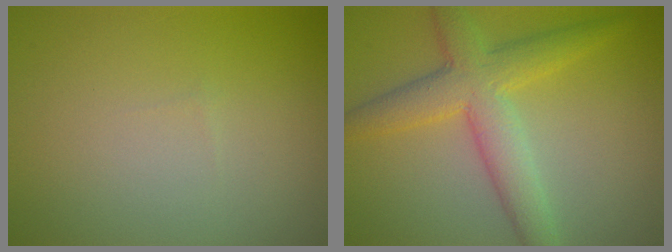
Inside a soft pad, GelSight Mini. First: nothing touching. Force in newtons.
{"total": 5.6, "press": 5.6, "slide": 0.2}